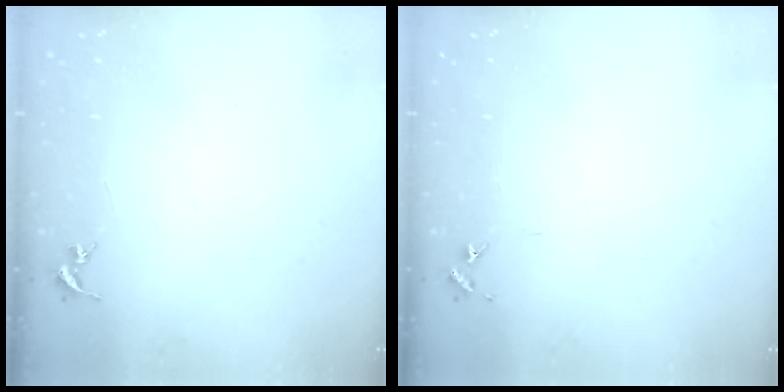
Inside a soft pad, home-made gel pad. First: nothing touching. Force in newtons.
{"total": 4.0, "press": 4.0, "slide": 0.5}